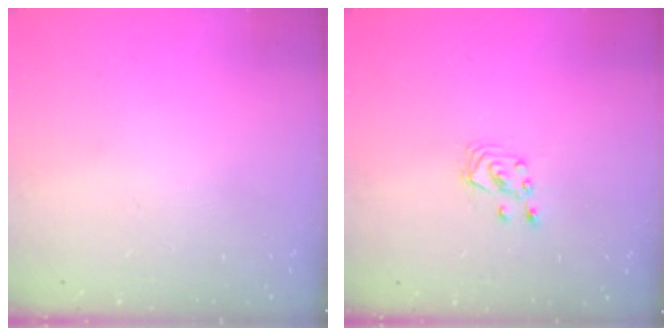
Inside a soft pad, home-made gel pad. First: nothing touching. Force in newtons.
{"total": 2.6, "press": 2.6, "slide": 0.3}